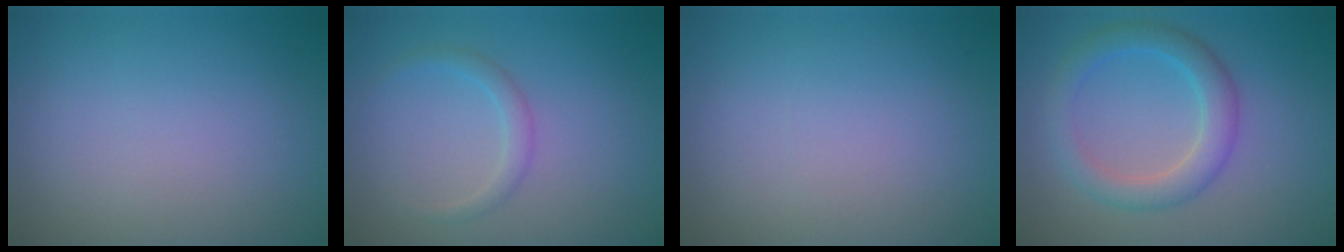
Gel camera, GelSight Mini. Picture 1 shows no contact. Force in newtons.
{"total": 1.4, "press": 1.4, "slide": 0.1}
{"total": 0.0}
{"total": 3.5, "press": 3.5, "slide": 0.2}